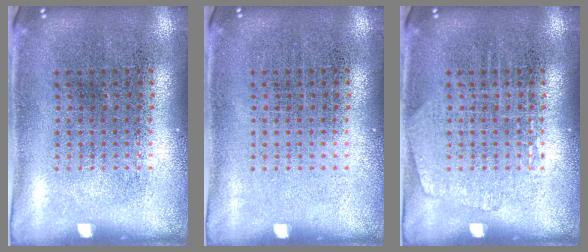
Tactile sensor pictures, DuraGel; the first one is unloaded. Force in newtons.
{"total": 0.0}
{"total": 1.0, "press": 1.0, "slide": 0.1}